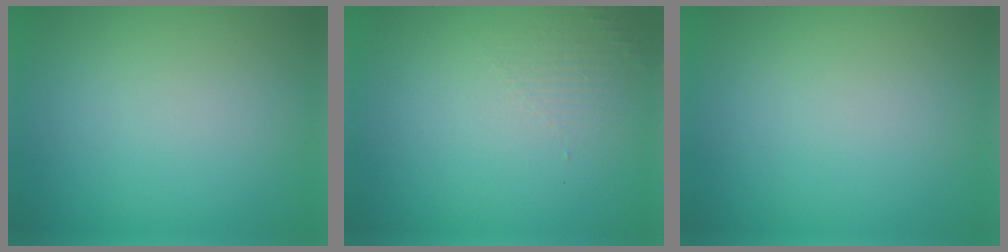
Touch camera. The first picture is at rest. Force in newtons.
{"total": 1.3, "press": 0.1, "slide": 1.3}
{"total": 0.0}